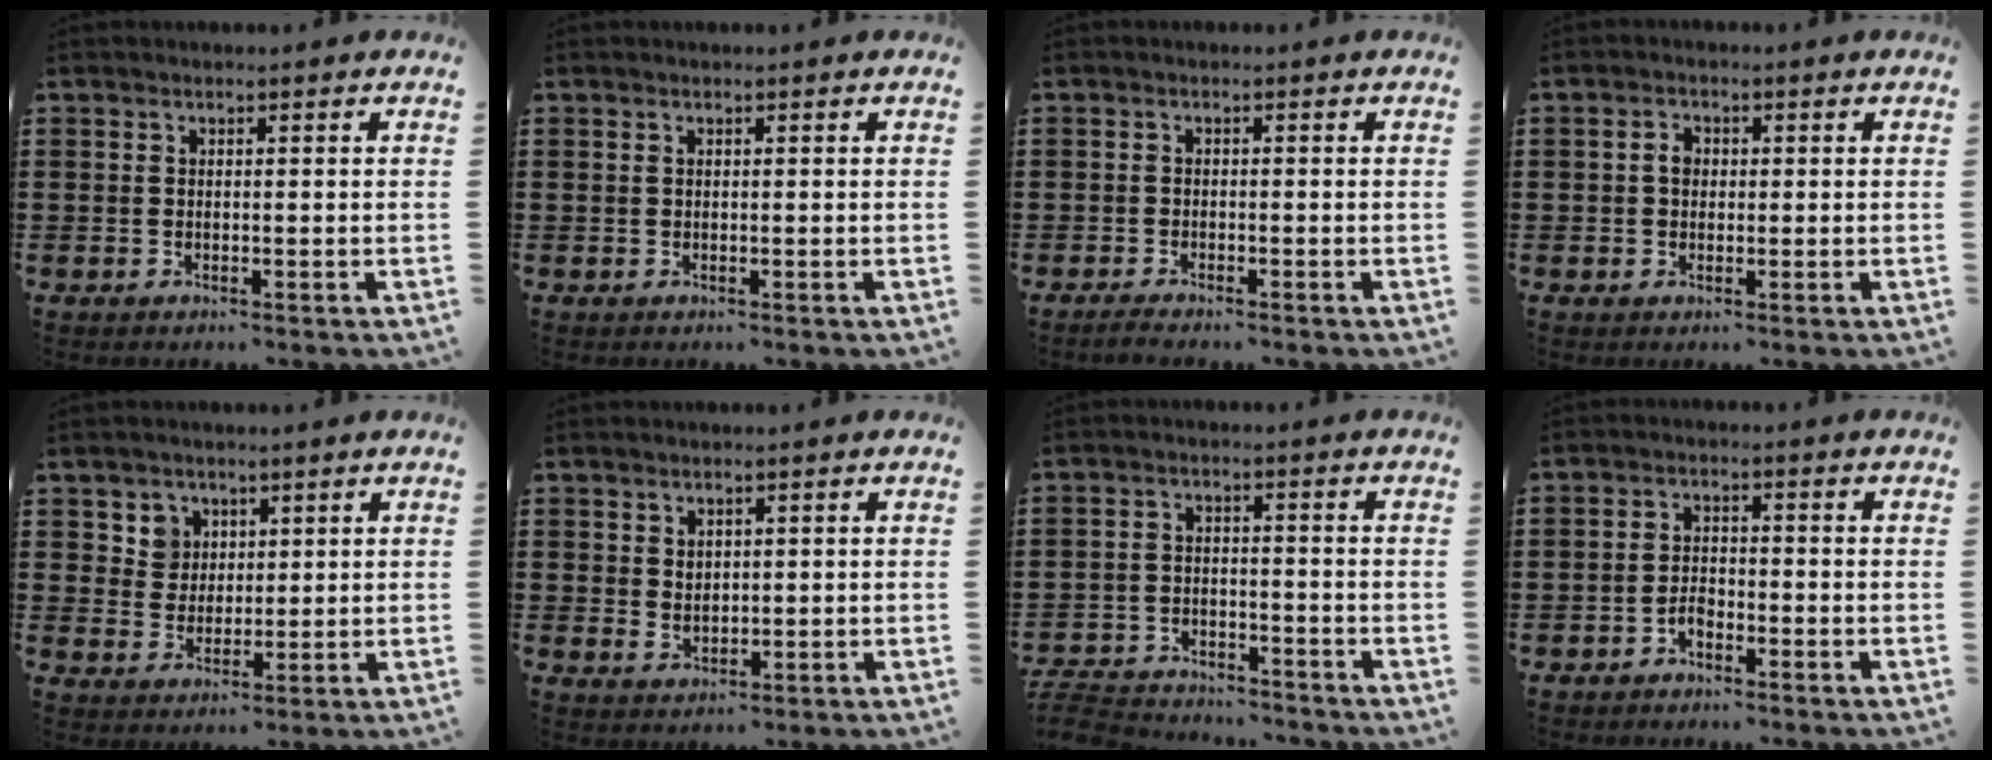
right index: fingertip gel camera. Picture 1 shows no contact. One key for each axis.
{"total": 0.0}
{"total": 1.2, "fx": -1.2, "fy": -0.1, "fz": 0.2, "tx": -0.007, "ty": -0.003, "tz": -0.022}
{"total": 2.2, "fx": 0.1, "fy": 1.6, "fz": 1.5, "tx": -0.031, "ty": 0.008, "tz": 0.001}
{"total": 4.1, "fx": 2.1, "fy": 3.5, "fz": 0.3, "tx": -0.018, "ty": 0.010, "tz": 0.037}
{"total": 2.1, "fx": 1.4, "fy": 1.5, "fz": 0.3, "tx": -0.003, "ty": 0.005, "tz": 0.024}
{"total": 5.0, "fx": -5.0, "fy": 0.6, "fz": 0.6, "tx": -0.031, "ty": -0.003, "tz": -0.106}
{"total": 2.0, "fx": -1.5, "fy": 1.1, "fz": 0.6, "tx": -0.016, "ty": 0.002, "tz": -0.032}